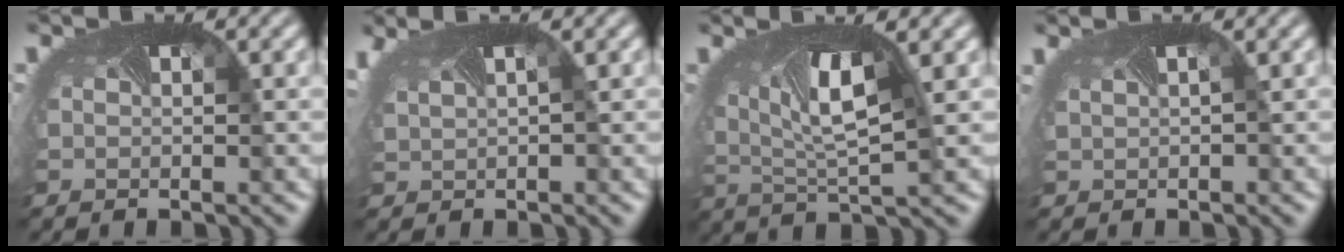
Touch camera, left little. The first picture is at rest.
{"total": 6.1, "force": [2.4, 3.0, 4.7], "torque": [-0.116, 0.030, 0.046]}
{"total": 6.2, "force": [1.8, 2.4, 5.4], "torque": [-0.116, 0.000, 0.029]}
{"total": 1.8, "force": [0.9, 1.0, 1.2], "torque": [-0.019, 0.015, 0.005]}